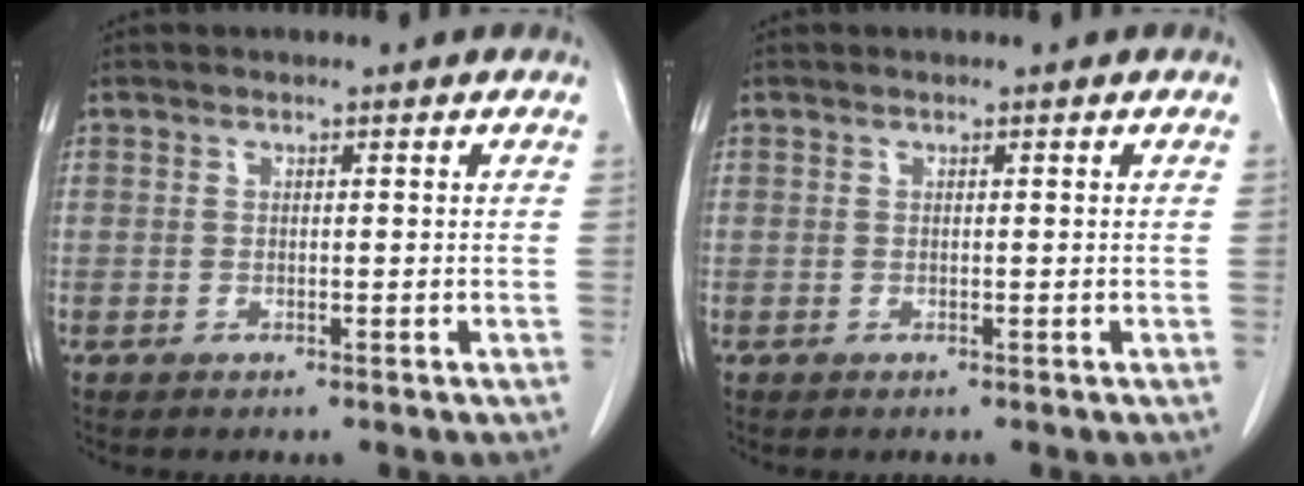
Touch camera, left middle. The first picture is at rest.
{"total": 0.0}